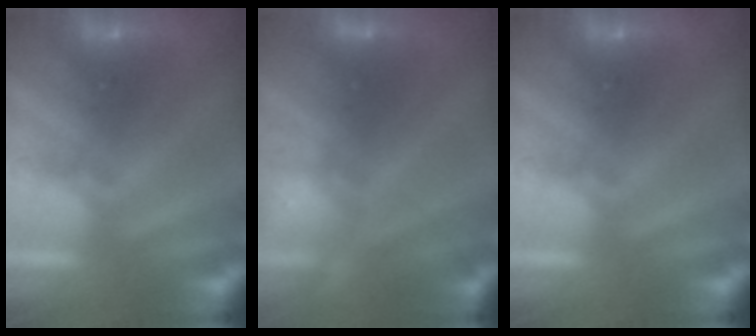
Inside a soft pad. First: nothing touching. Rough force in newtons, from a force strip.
{"total": 7.5}
{"total": 0.0}